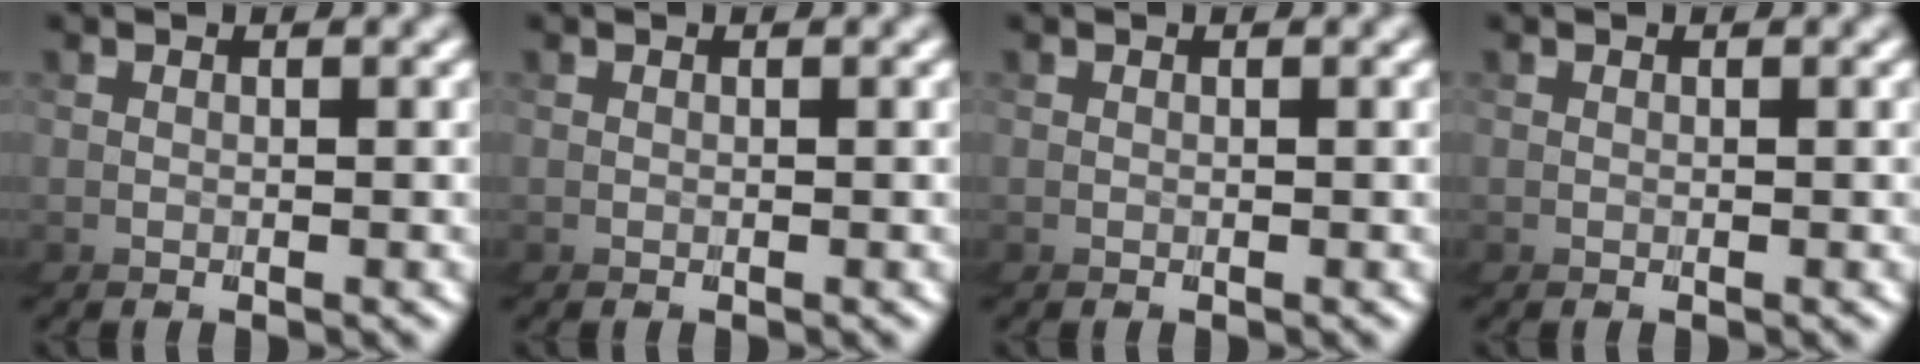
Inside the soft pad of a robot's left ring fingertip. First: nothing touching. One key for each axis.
{"total": 0.0}
{"total": 0.0}
{"total": 0.0}